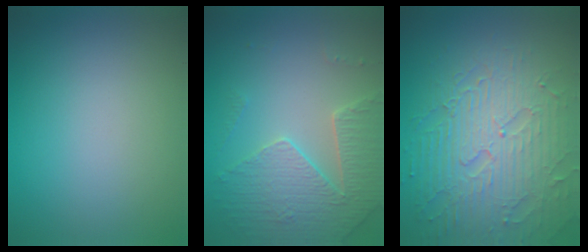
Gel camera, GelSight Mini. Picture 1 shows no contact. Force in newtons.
{"total": 4.1, "press": 4.0, "slide": 1.0}
{"total": 7.7, "press": 6.0, "slide": 4.7}